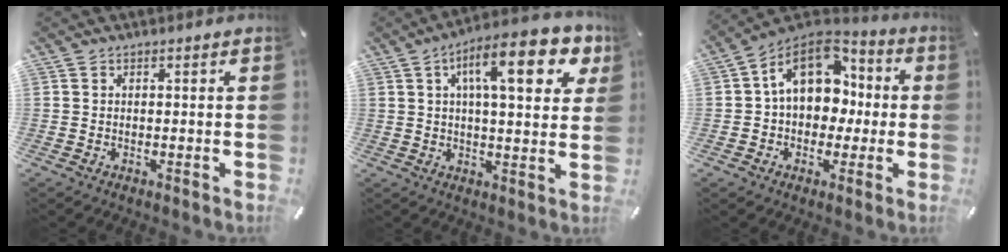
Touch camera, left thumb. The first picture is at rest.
{"total": 17.1, "force": [6.9, 5.9, 14.5], "torque": [-0.215, -0.012, 0.102]}
{"total": 15.7, "force": [3.4, 11.8, 9.9], "torque": [-0.167, -0.007, 0.066]}